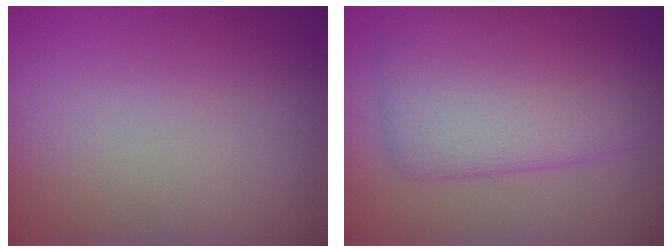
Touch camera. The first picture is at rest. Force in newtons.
{"total": 7.7, "press": 7.7, "slide": 0.1}